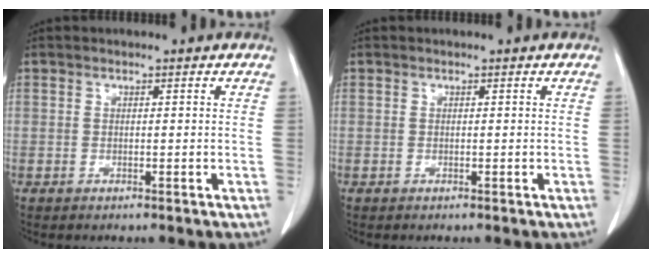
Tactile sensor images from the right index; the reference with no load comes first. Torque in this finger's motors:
{"motor_torque": [0.00, 0.00, 0.00, 0.00]}